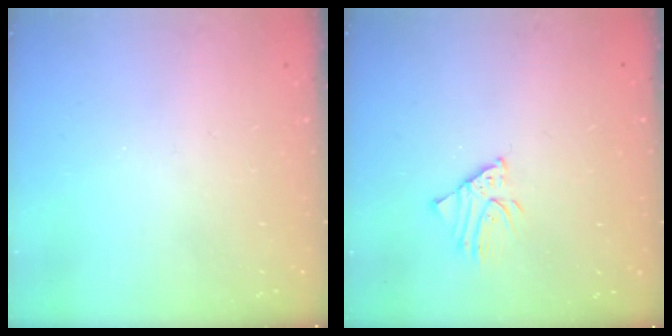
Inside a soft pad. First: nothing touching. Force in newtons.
{"total": 2.9, "press": 2.9, "slide": 0.2}